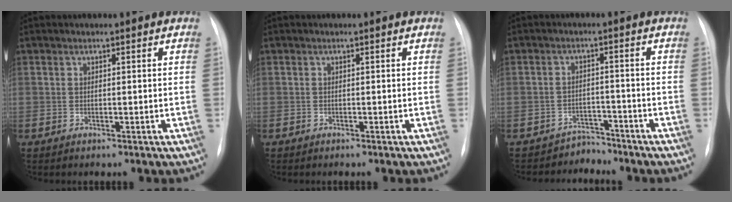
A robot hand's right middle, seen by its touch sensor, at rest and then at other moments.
{"total": 0.0}
{"total": 3.2, "force": [-2.8, 0.9, -1.3], "torque": [0.026, 0.005, -0.044]}